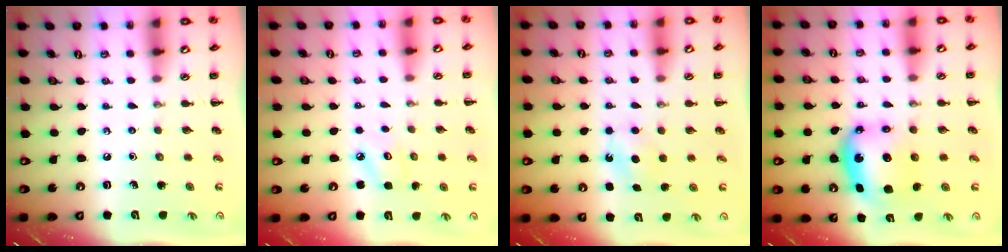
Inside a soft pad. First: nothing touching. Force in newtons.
{"total": 3.9, "press": 3.7, "slide": 0.9}
{"total": 5.3, "press": 5.1, "slide": 1.3}
{"total": 6.4, "press": 6.3, "slide": 1.3}